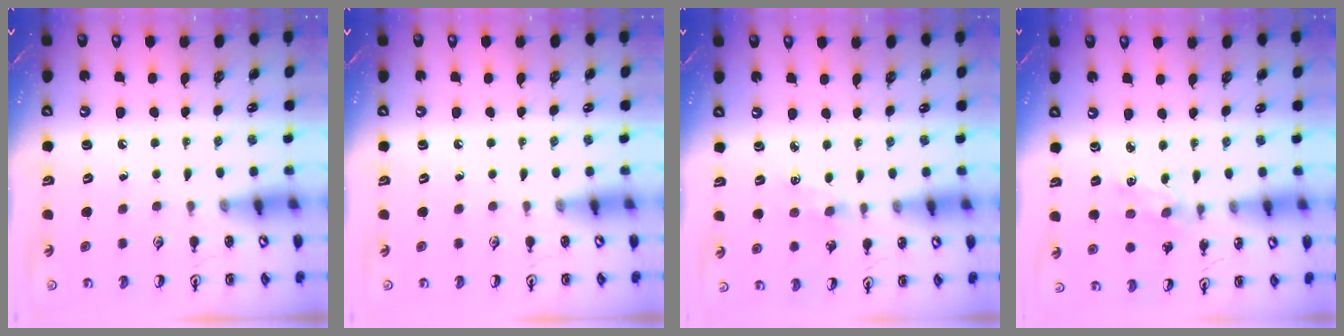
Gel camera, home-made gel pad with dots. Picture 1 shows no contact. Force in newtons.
{"total": 0.0}
{"total": 2.9, "press": 2.9, "slide": 0.3}
{"total": 1.1, "press": 1.1, "slide": 0.3}